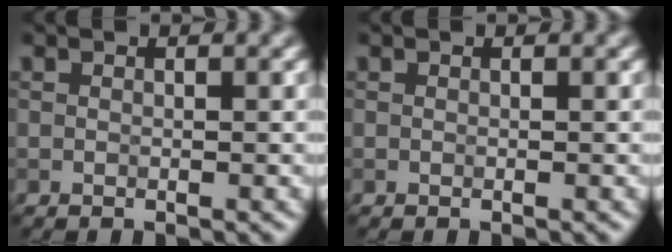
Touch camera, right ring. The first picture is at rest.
{"total": 0.0}